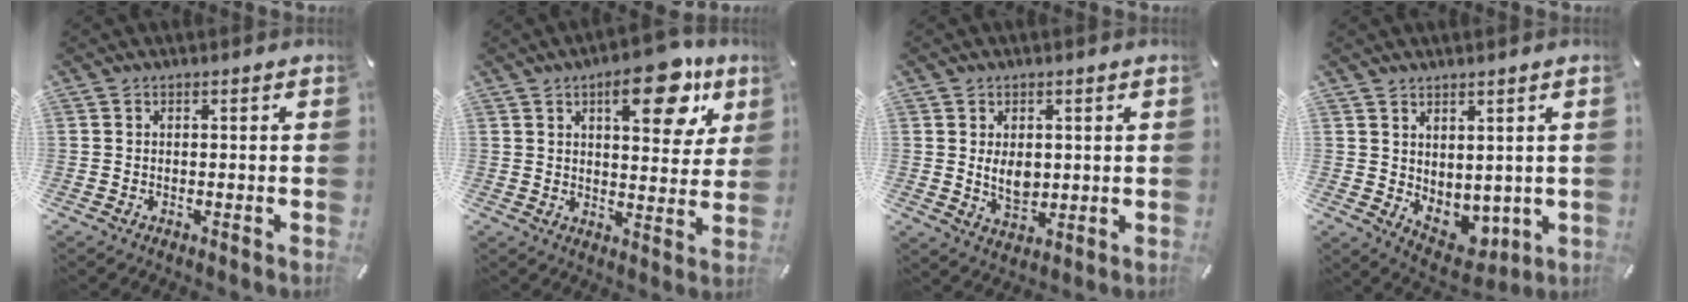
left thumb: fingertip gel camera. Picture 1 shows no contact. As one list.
[{"total": 15.7, "force": [8.4, 6.9, 11.3], "torque": [-0.138, -0.042, 0.132]}, {"total": 6.2, "force": [0.9, 4.5, 4.2], "torque": [-0.073, -0.008, 0.011]}, {"total": 4.5, "force": [1.6, 4.0, 1.3], "torque": [-0.003, -0.027, 0.035]}]